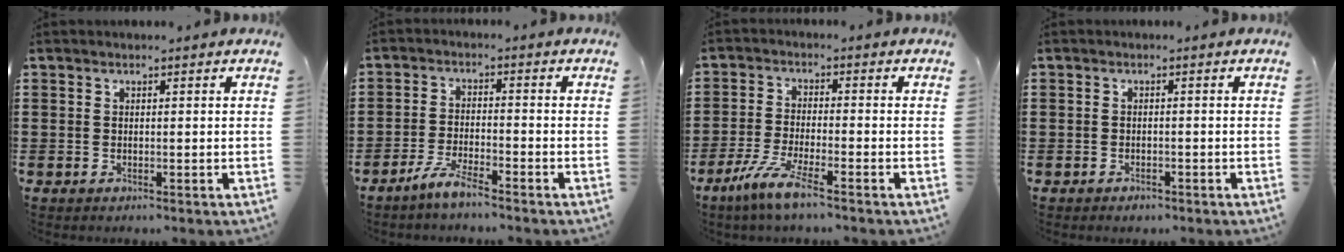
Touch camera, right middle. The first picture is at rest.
{"total": 4.4, "force": [-3.7, 0.3, 2.3], "torque": [-0.052, -0.002, -0.074]}
{"total": 6.2, "force": [-4.4, 0.4, 4.3], "torque": [-0.103, -0.018, -0.088]}
{"total": 1.1, "force": [-1.0, 0.6, 0.1], "torque": [-0.004, 0.000, -0.022]}